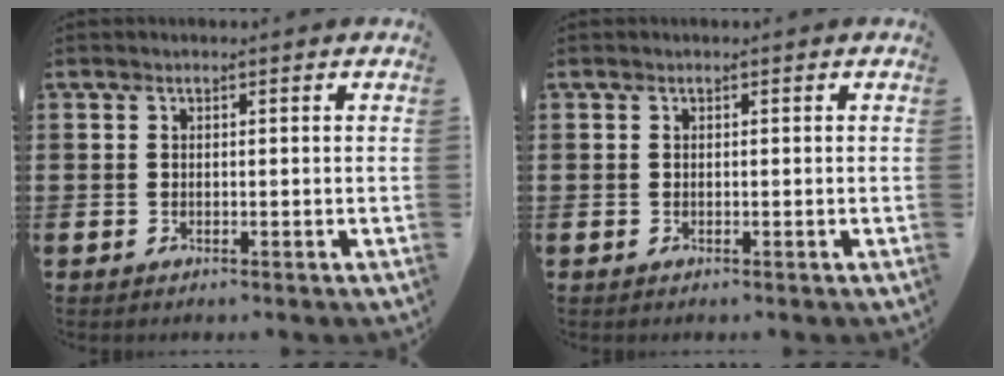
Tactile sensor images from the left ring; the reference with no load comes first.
{"total": 0.0}